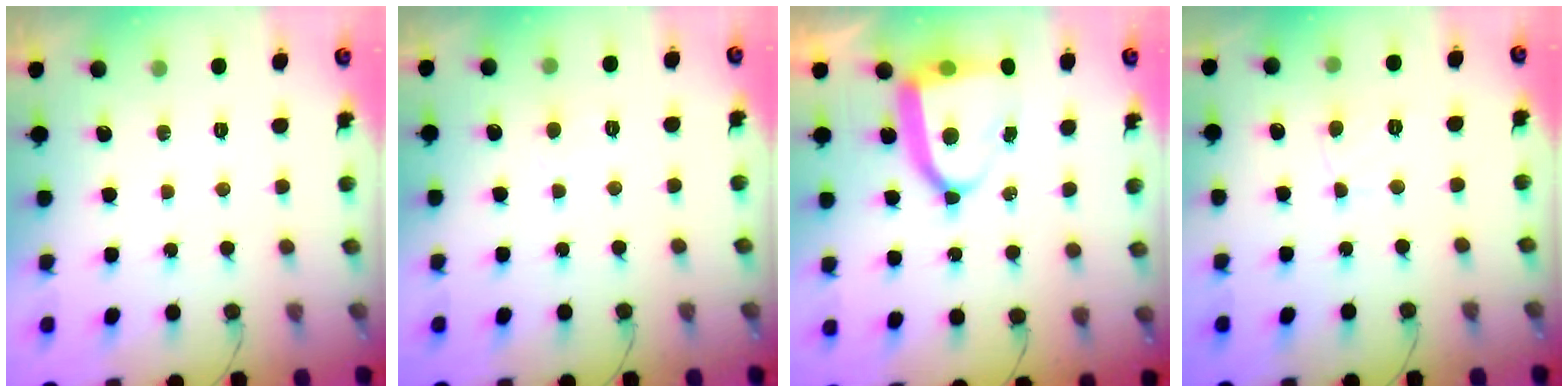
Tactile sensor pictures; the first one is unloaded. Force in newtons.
{"total": 4.1, "press": 4.1, "slide": 0.4}
{"total": 9.3, "press": 9.2, "slide": 1.0}
{"total": 2.6, "press": 2.6, "slide": 0.2}